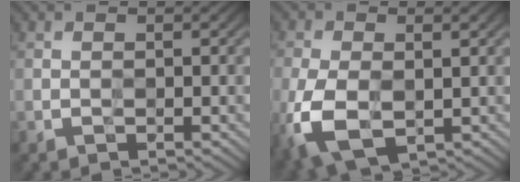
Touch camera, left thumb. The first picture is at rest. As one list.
[{"total": 9.4, "force": [-2.4, 5.6, 7.2], "torque": [-0.192, -0.028, -0.043]}]